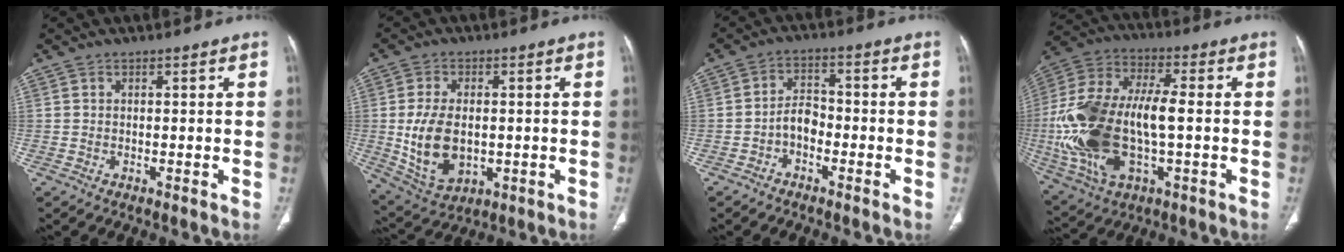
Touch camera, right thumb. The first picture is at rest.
{"total": 11.9, "force": [-0.7, 7.4, 9.3], "torque": [-0.169, -0.006, 0.006]}
{"total": 4.3, "force": [-1.9, 2.8, 2.7], "torque": [-0.036, 0.026, -0.043]}
{"total": 23.5, "force": [-2.2, 11.4, 20.5], "torque": [-0.442, 0.013, -0.032]}